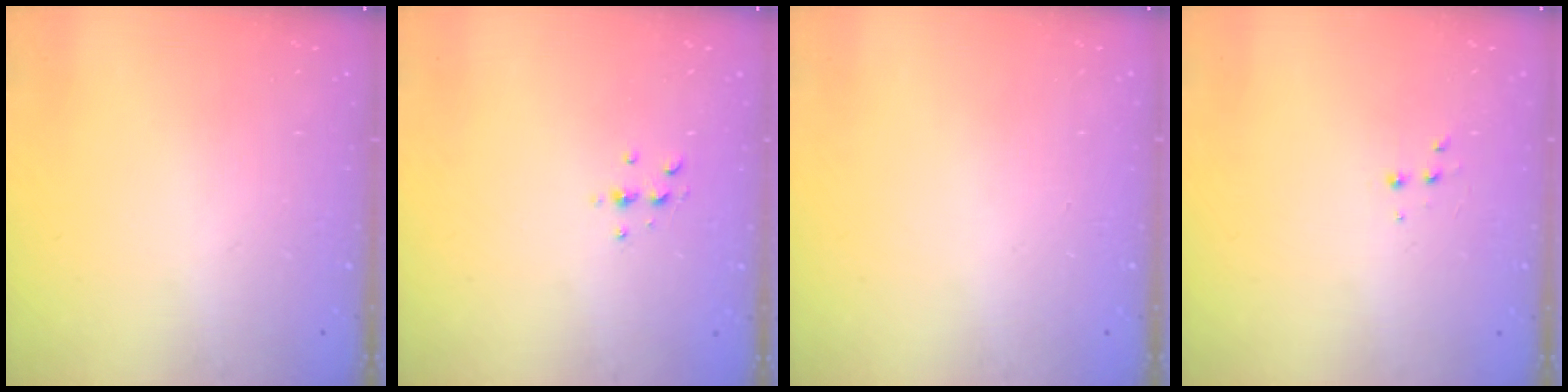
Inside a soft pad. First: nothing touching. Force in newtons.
{"total": 3.3, "press": 3.2, "slide": 0.4}
{"total": 0.0}
{"total": 1.9, "press": 1.9, "slide": 0.2}